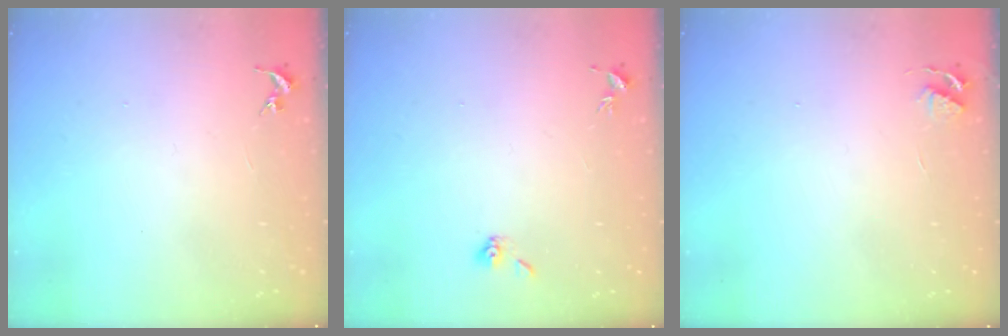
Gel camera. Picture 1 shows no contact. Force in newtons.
{"total": 5.3, "press": 5.2, "slide": 1.1}
{"total": 3.5, "press": 3.4, "slide": 0.5}